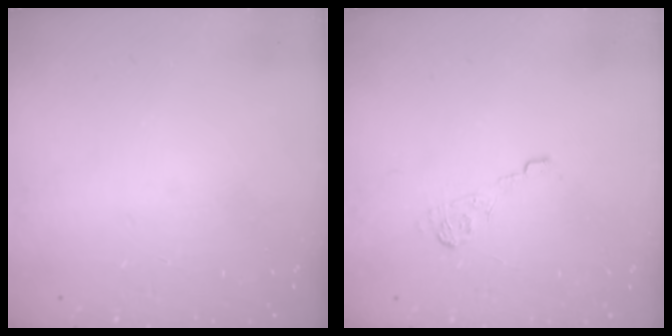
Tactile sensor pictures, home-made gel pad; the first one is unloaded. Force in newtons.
{"total": 9.1, "press": 9.0, "slide": 1.4}